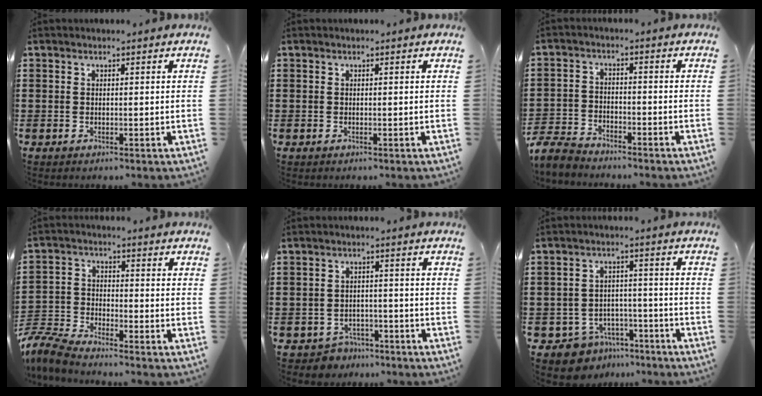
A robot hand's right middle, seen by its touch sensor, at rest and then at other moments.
{"total": 0.0}
{"total": 4.5, "force": [-4.4, 0.9, 0.9], "torque": [-0.045, -0.004, -0.098]}
{"total": 6.6, "force": [-6.3, 0.8, 1.7], "torque": [-0.056, -0.002, -0.130]}
{"total": 3.1, "force": [-2.9, 1.1, -0.2], "torque": [-0.008, 0.003, -0.064]}
{"total": 5.6, "force": [-5.1, 2.3, 0.4], "torque": [-0.027, 0.014, -0.106]}